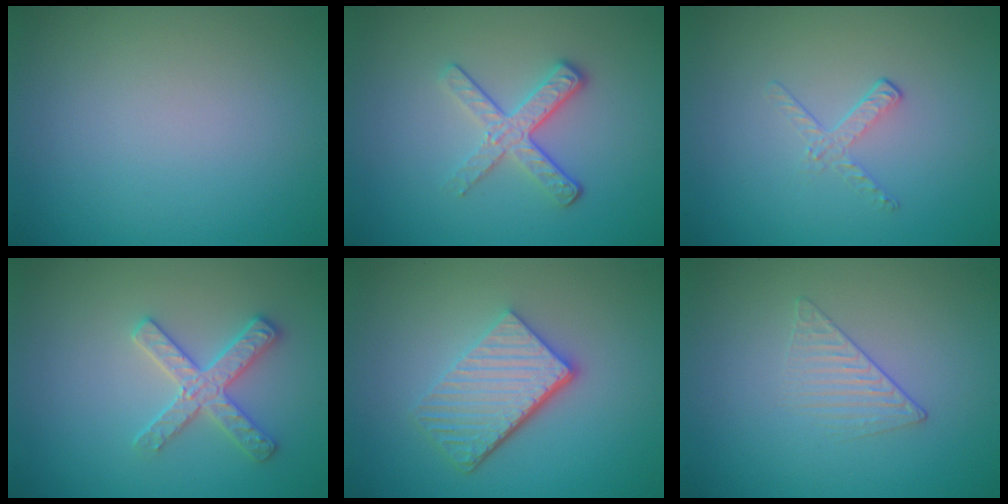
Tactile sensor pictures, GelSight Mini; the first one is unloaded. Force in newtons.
{"total": 3.5, "press": 2.5, "slide": 2.4}
{"total": 1.2, "press": 0.4, "slide": 1.2}
{"total": 2.9, "press": 2.9, "slide": 0.1}
{"total": 5.3, "press": 3.8, "slide": 3.7}
{"total": 1.5, "press": 0.7, "slide": 1.3}